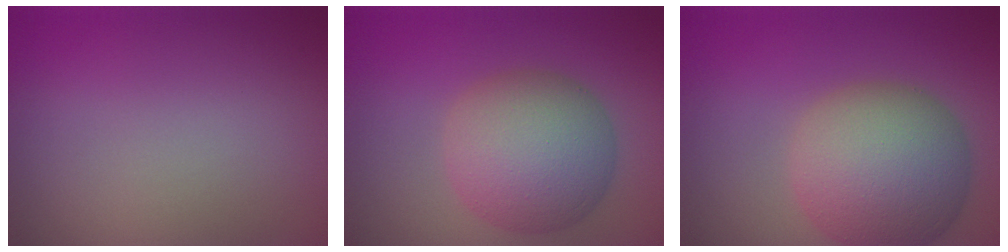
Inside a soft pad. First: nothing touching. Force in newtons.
{"total": 7.7, "press": 7.7, "slide": 0.3}
{"total": 9.4, "press": 9.4, "slide": 0.3}